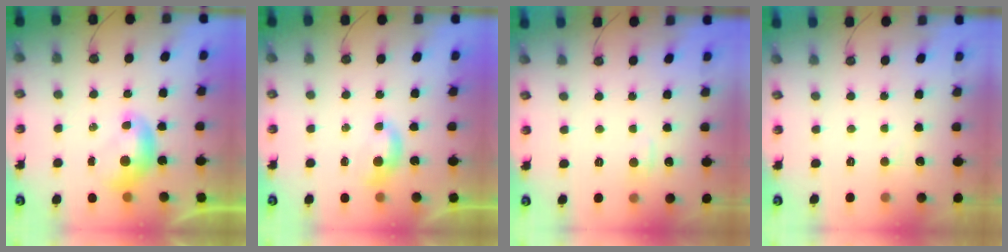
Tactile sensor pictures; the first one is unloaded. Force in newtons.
{"total": 1.6, "press": 1.5, "slide": 0.5}
{"total": 0.6, "press": 0.1, "slide": 0.6}
{"total": 3.3, "press": 3.3, "slide": 0.2}